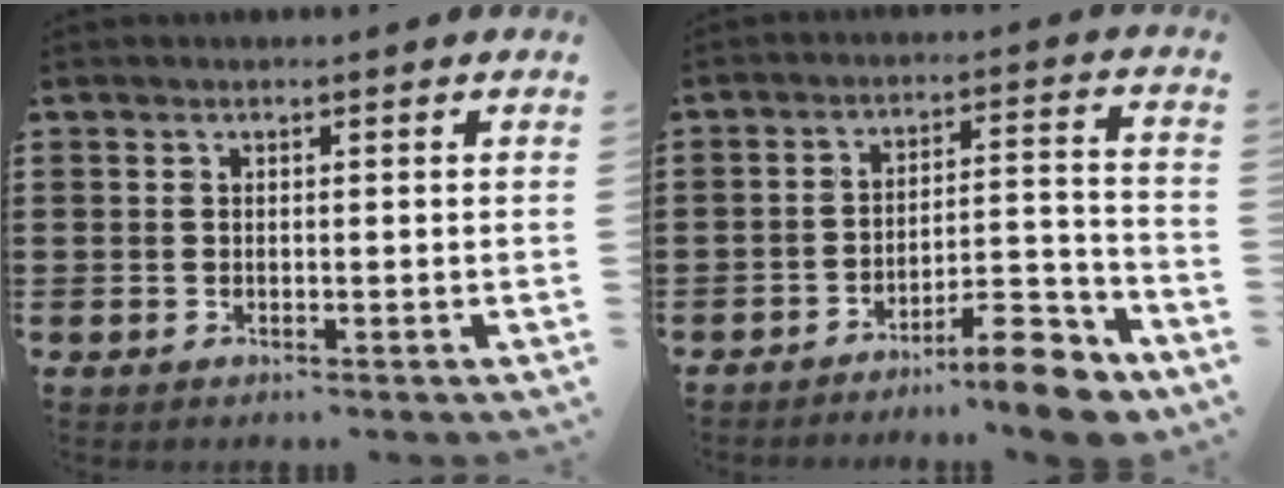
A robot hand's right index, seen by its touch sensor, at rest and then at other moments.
{"total": 10.3, "force": [-8.4, 2.2, 5.6], "torque": [-0.063, 0.034, -0.154]}